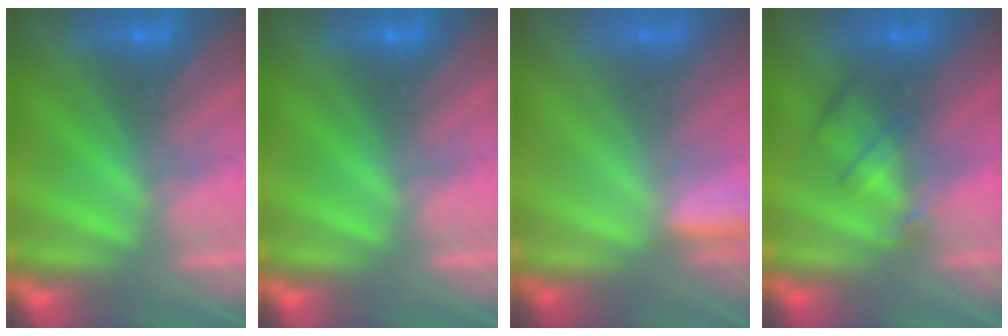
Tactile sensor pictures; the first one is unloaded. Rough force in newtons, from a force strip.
{"total": 0.0}
{"total": 2.9}
{"total": 2.4}